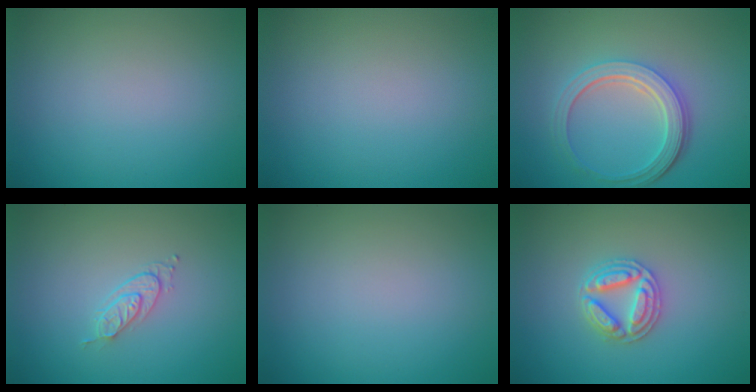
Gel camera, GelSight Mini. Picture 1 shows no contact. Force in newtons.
{"total": 0.0}
{"total": 5.1, "press": 3.8, "slide": 3.3}
{"total": 1.7, "press": 1.1, "slide": 1.3}
{"total": 0.0}
{"total": 3.1, "press": 3.0, "slide": 0.6}